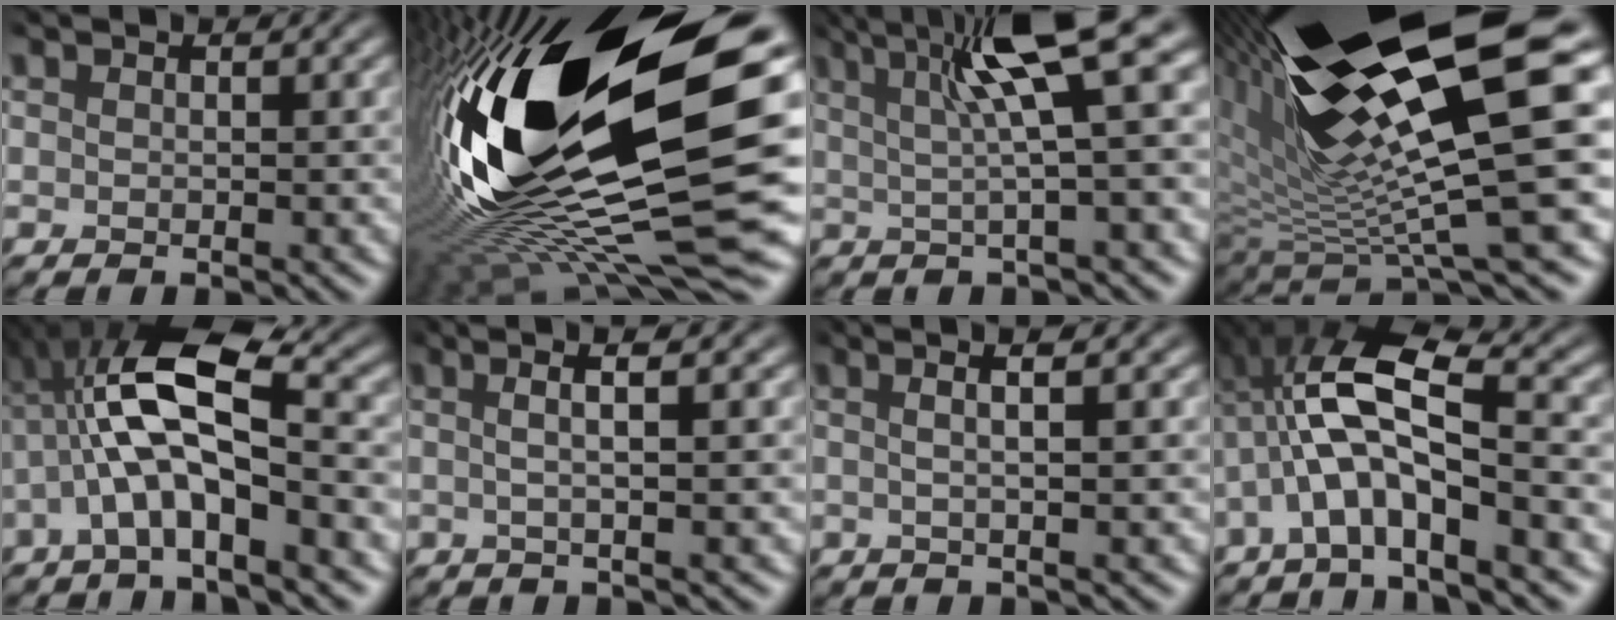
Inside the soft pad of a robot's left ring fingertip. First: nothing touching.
{"total": 19.7, "force": [1.0, 5.7, 18.8], "torque": [-0.345, -0.048, 0.015]}
{"total": 8.3, "force": [2.9, 1.8, 7.6], "torque": [-0.126, 0.013, 0.044]}
{"total": 18.1, "force": [6.0, 4.0, 16.6], "torque": [-0.264, -0.012, 0.112]}
{"total": 7.9, "force": [-1.9, 2.6, 7.2], "torque": [-0.135, 0.020, -0.050]}
{"total": 3.6, "force": [0.8, 0.8, 3.4], "torque": [-0.038, 0.008, -0.021]}
{"total": 4.2, "force": [1.4, 1.5, 3.7], "torque": [-0.034, 0.023, -0.014]}
{"total": 7.3, "force": [-2.5, 2.0, 6.6], "torque": [-0.128, 0.022, -0.060]}